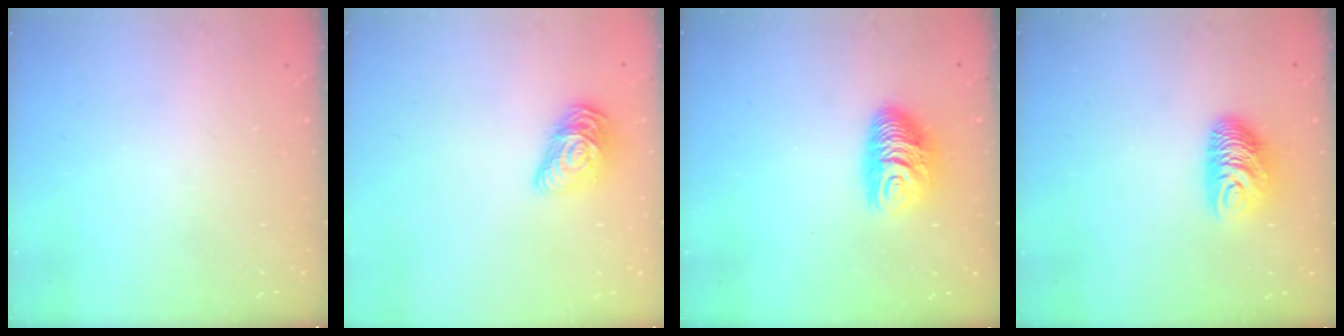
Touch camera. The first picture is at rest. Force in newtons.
{"total": 11.6, "press": 11.5, "slide": 0.5}
{"total": 10.5, "press": 10.5, "slide": 1.2}
{"total": 9.5, "press": 9.4, "slide": 0.8}